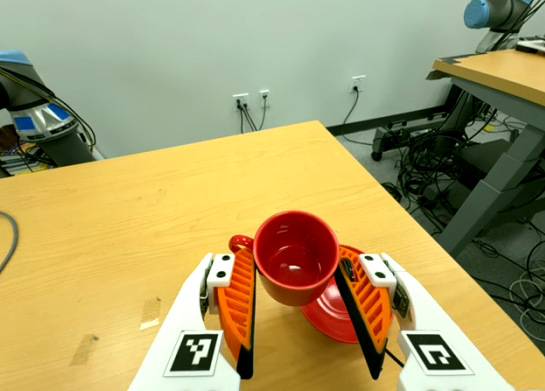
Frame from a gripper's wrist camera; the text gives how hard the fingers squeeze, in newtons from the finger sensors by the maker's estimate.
{"total": 3.3, "left": 2.8, "right": 3.8}